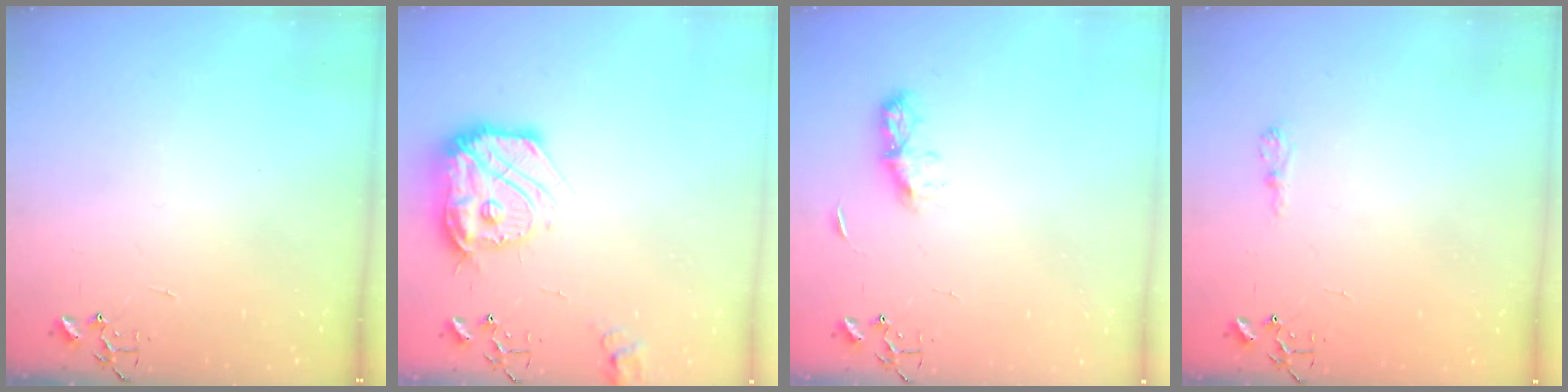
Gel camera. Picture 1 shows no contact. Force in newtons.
{"total": 18.7, "press": 18.6, "slide": 1.8}
{"total": 6.4, "press": 6.3, "slide": 0.7}
{"total": 6.0, "press": 6.0, "slide": 0.7}